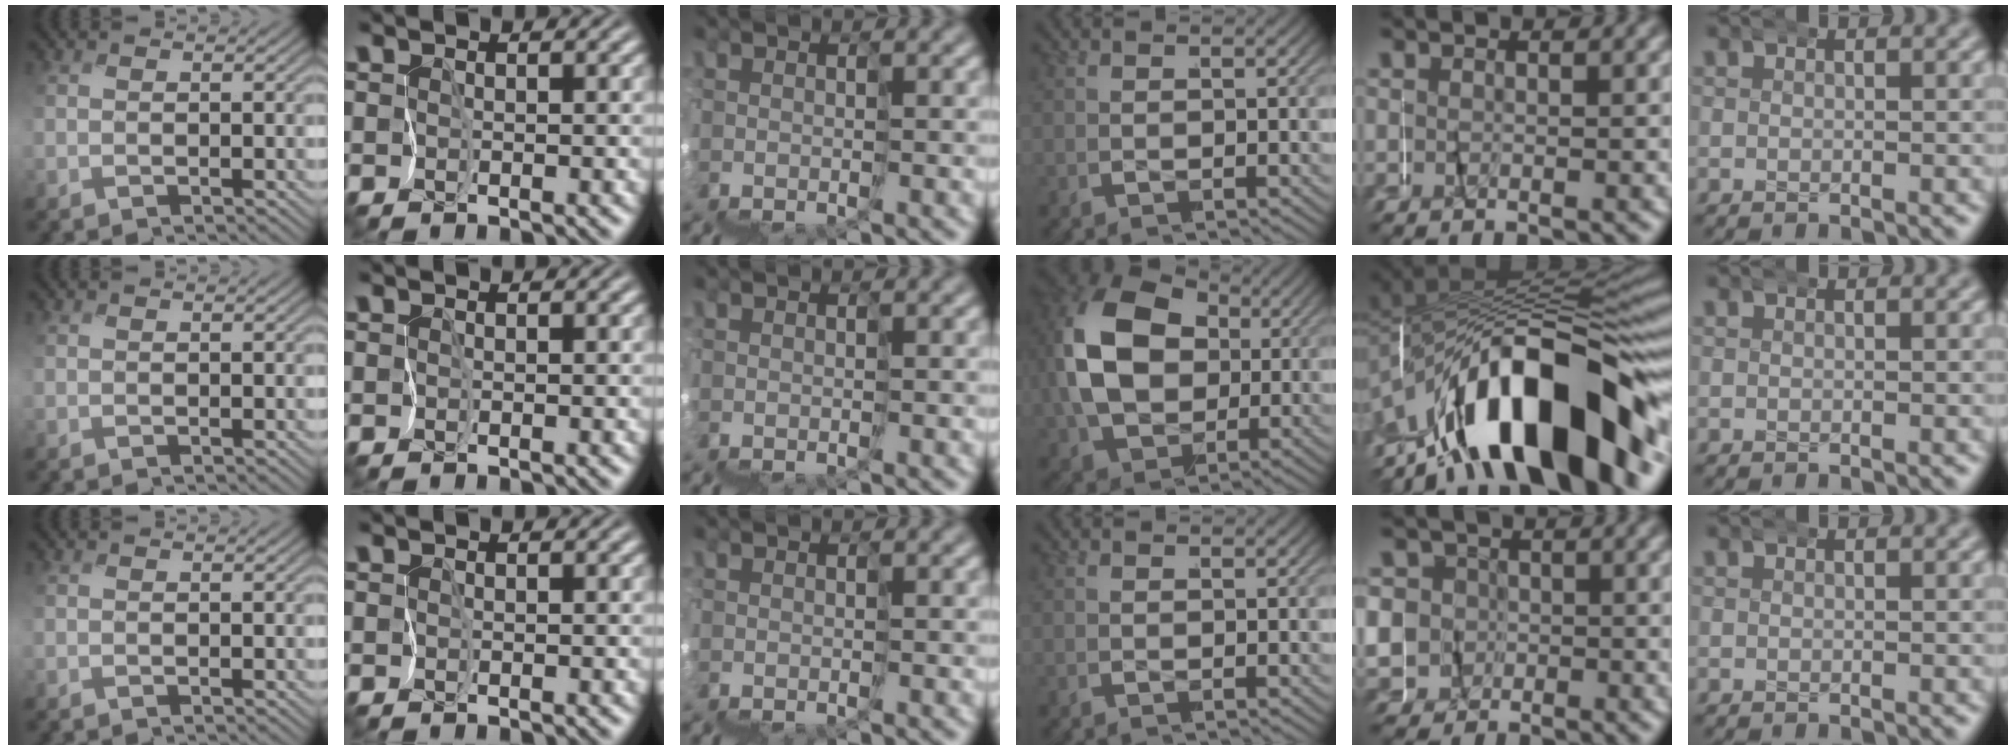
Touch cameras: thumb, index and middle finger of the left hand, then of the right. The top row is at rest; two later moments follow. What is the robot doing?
{"motion": "wrap", "object": "napkin"}